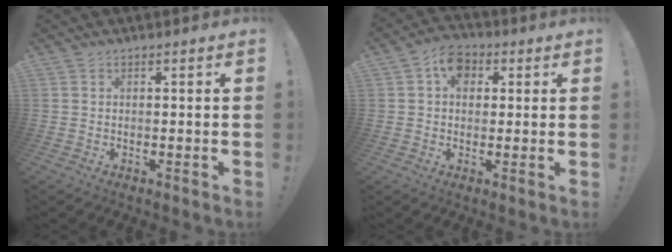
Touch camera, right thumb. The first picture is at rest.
{"total": 7.3, "force": [1.8, 5.6, 4.3], "torque": [-0.066, 0.008, 0.034]}